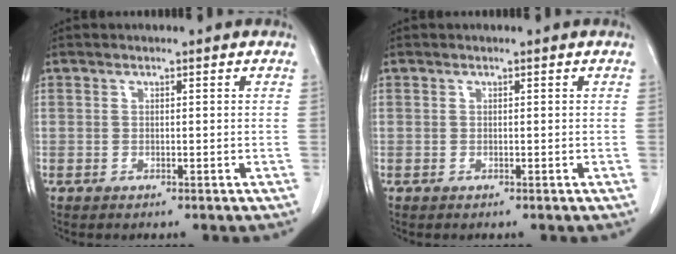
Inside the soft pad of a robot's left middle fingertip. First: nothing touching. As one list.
[{"total": 0.0}]